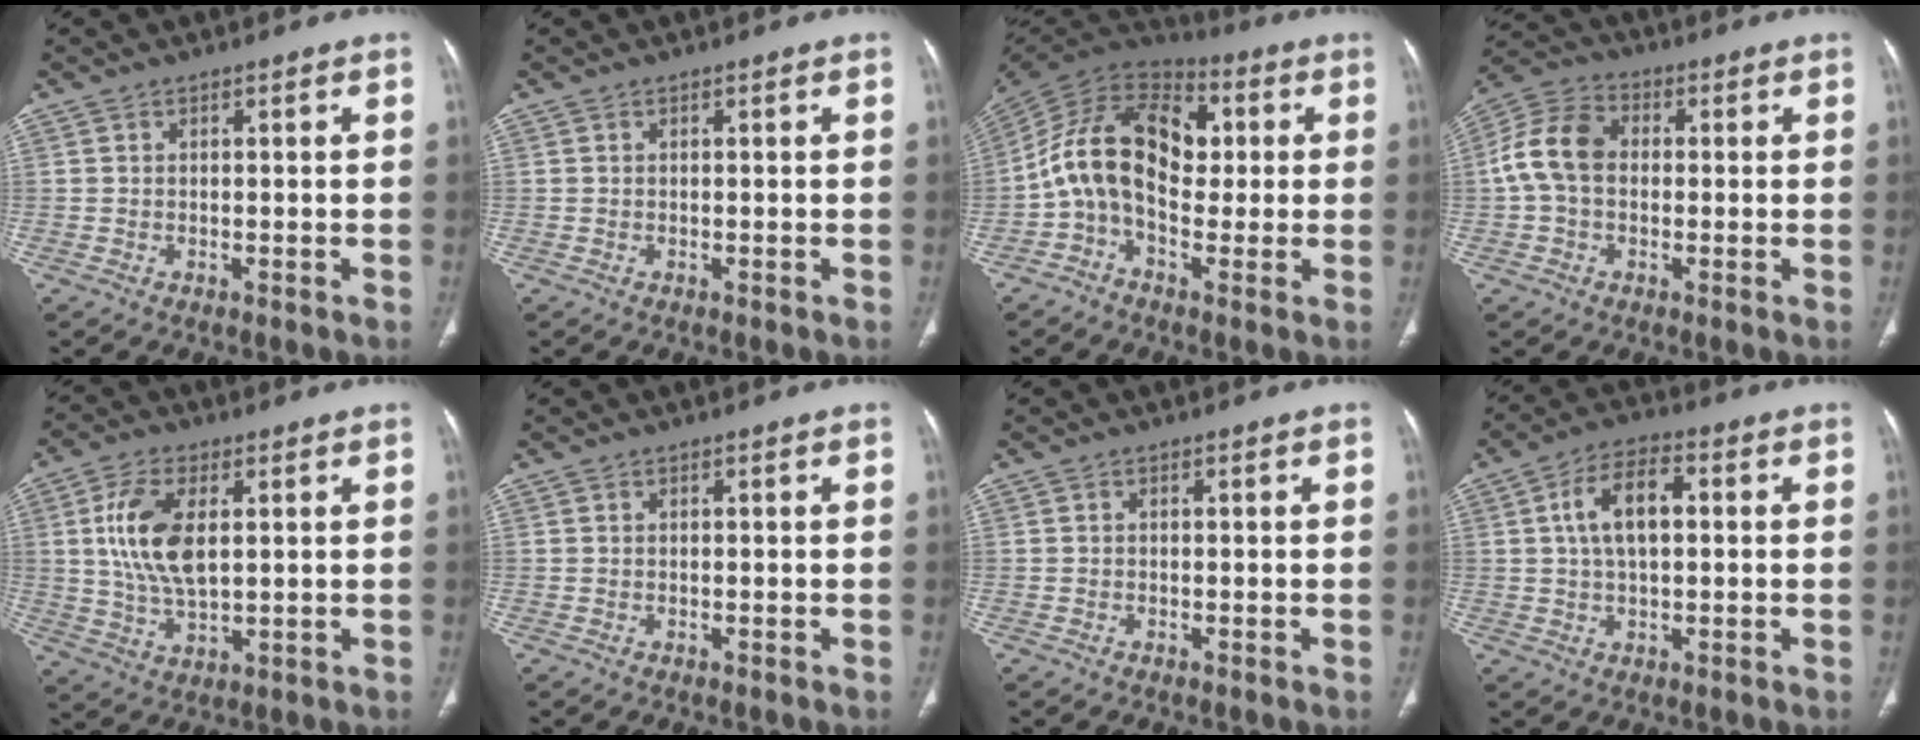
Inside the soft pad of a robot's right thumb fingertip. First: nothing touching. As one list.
[{"total": 0.0}, {"total": 16.7, "force": [0.4, 10.7, 12.8], "torque": [-0.200, 0.042, -0.006]}, {"total": 9.9, "force": [0.1, 7.2, 6.8], "torque": [-0.131, 0.030, -0.007]}, {"total": 11.3, "force": [2.2, 5.8, 9.5], "torque": [-0.188, -0.008, 0.045]}, {"total": 0.0}, {"total": 0.0}, {"total": 8.9, "force": [1.4, 4.7, 7.5], "torque": [-0.133, 0.017, 0.019]}]